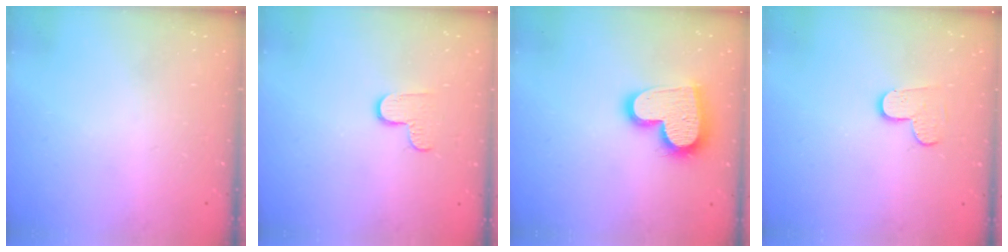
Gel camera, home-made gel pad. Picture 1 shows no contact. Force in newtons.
{"total": 4.5, "press": 4.5, "slide": 0.4}
{"total": 16.7, "press": 16.7, "slide": 1.0}
{"total": 4.2, "press": 4.2, "slide": 0.4}